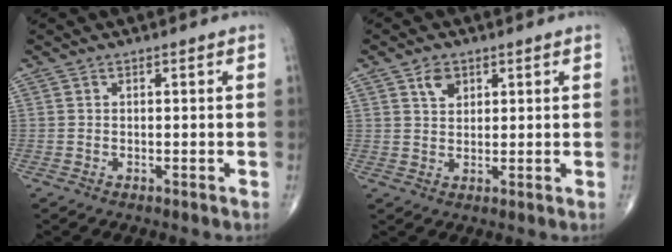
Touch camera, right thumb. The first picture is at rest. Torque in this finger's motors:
{"motor_torque": [-0.52, 0.44, -0.10, 0.13, 0.02]}